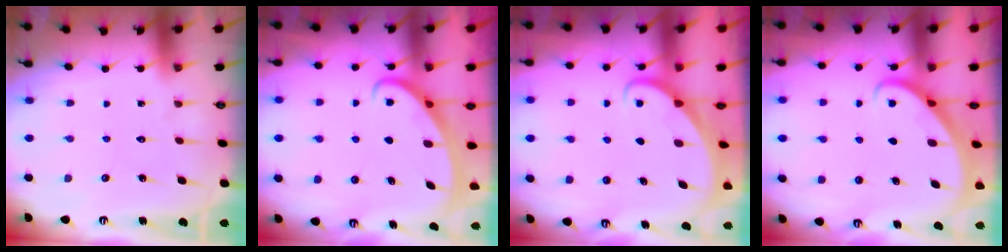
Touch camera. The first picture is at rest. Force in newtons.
{"total": 2.5, "press": 2.5, "slide": 0.3}
{"total": 1.8, "press": 1.8, "slide": 0.1}
{"total": 2.6, "press": 2.6, "slide": 0.2}